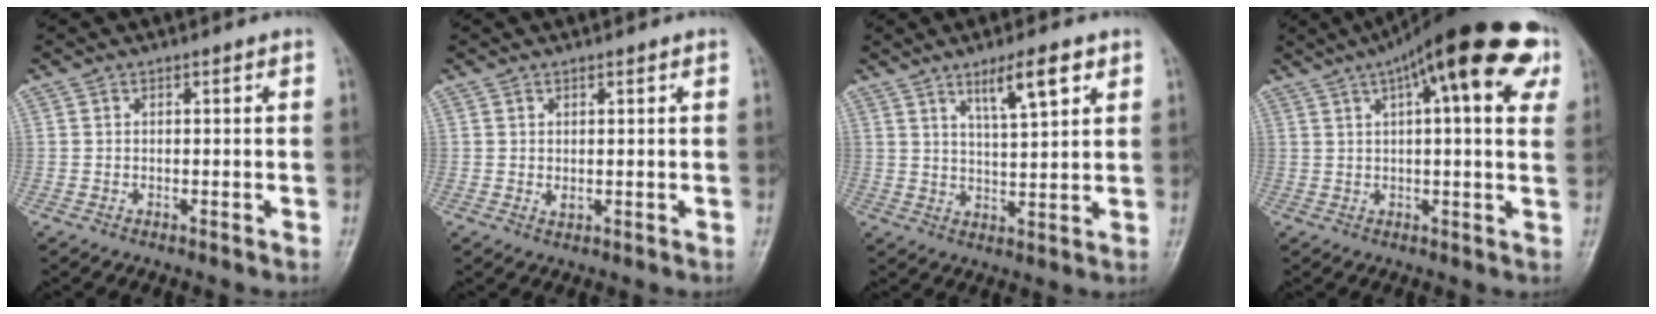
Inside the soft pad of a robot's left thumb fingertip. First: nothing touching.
{"total": 1.6, "force": [0.8, 0.9, 1.1], "torque": [-0.015, -0.007, 0.017]}
{"total": 7.8, "force": [4.6, 1.7, 6.0], "torque": [-0.094, -0.025, 0.081]}
{"total": 21.5, "force": [9.5, 6.5, 18.2], "torque": [-0.256, 0.025, 0.130]}